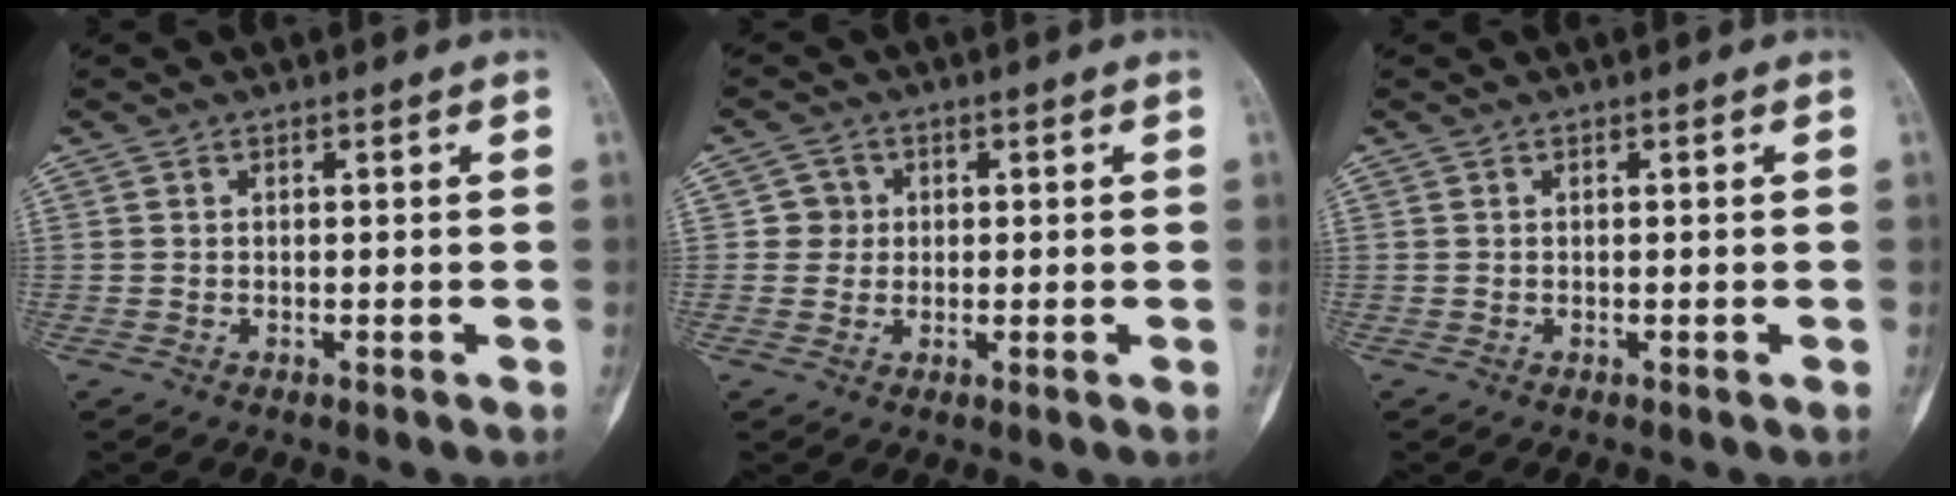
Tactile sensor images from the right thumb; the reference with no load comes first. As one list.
[{"total": 3.1, "force": [0.4, 3.1, 0.3], "torque": [0.025, 0.006, 0.000]}, {"total": 0.0}]